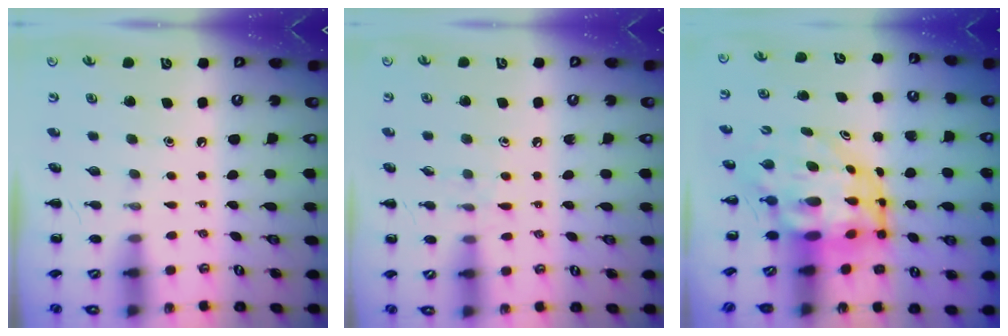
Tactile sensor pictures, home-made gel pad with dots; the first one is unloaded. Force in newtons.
{"total": 6.9, "press": 6.7, "slide": 1.9}
{"total": 9.5, "press": 9.1, "slide": 2.7}